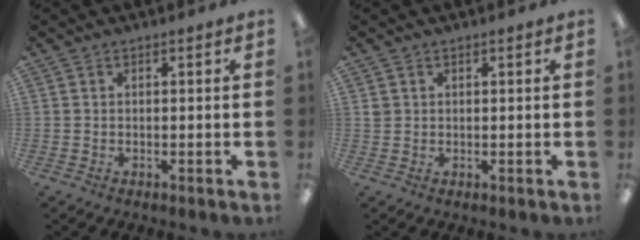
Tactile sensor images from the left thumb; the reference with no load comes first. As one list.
[{"total": 1.2, "force": [0.7, 1.0, 0.2], "torque": [-0.005, 0.001, 0.014]}]